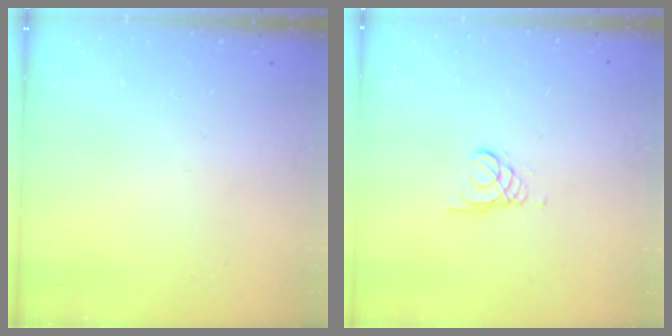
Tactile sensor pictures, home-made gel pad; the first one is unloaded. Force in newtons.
{"total": 1.1, "press": 1.0, "slide": 0.1}